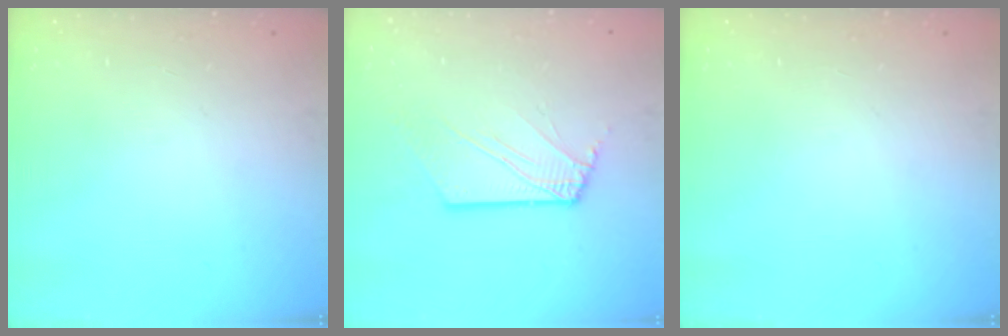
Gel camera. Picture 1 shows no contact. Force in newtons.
{"total": 5.0, "press": 4.9, "slide": 0.4}
{"total": 0.0}